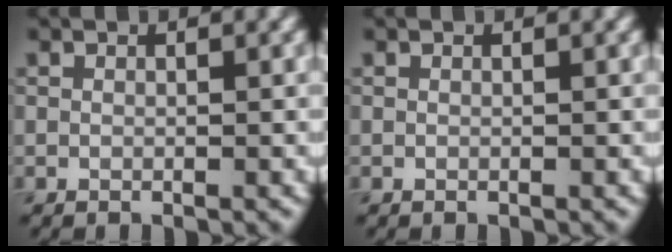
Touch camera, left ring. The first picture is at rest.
{"total": 0.0}